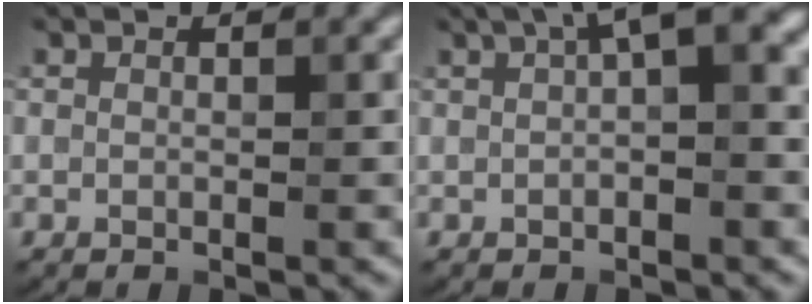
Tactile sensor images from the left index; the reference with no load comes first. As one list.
[{"total": 4.4, "force": [1.4, 1.0, 4.0], "torque": [-0.058, 0.017, 0.014]}]